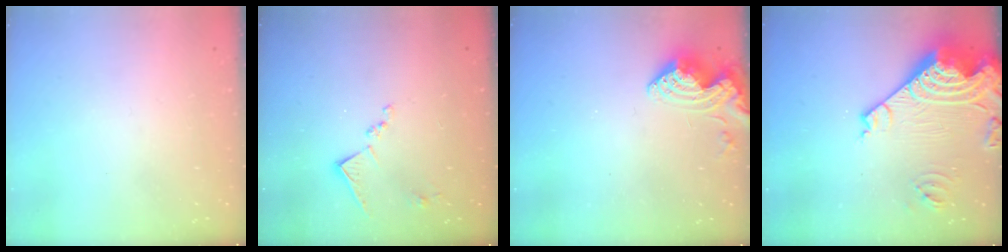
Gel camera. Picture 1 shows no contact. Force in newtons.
{"total": 10.2, "press": 10.1, "slide": 0.6}
{"total": 10.1, "press": 10.0, "slide": 1.2}
{"total": 20.7, "press": 20.6, "slide": 2.4}